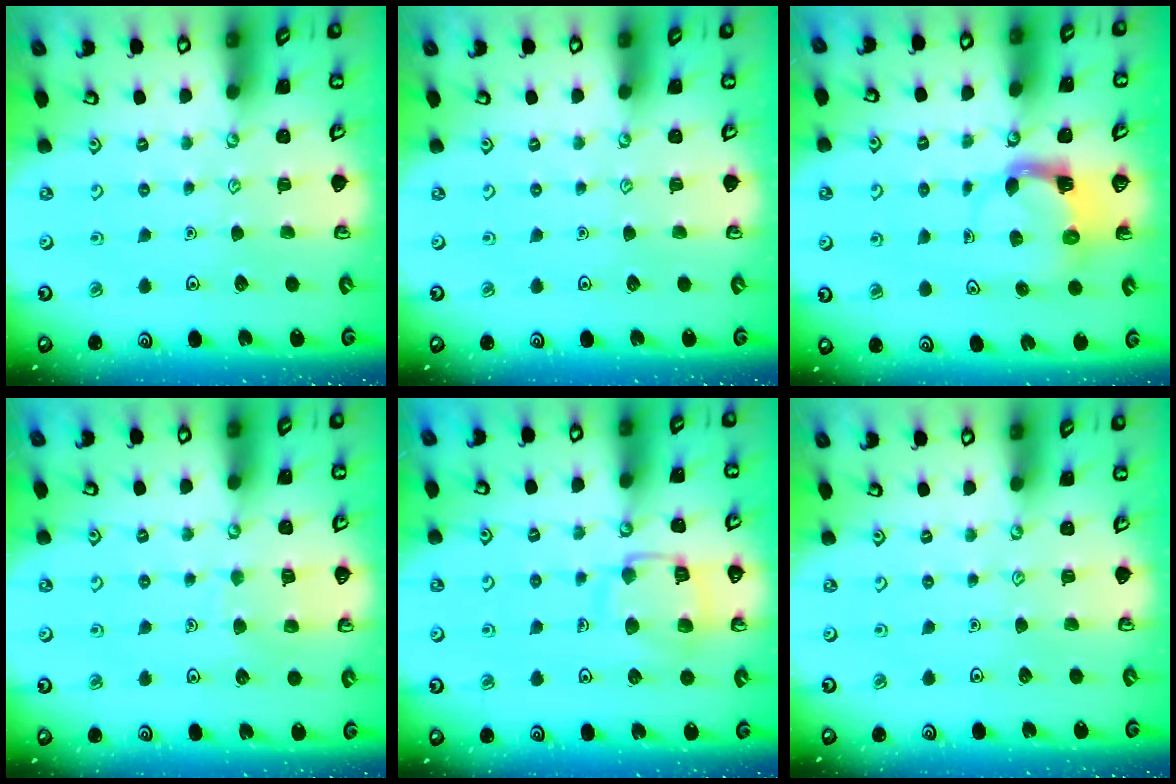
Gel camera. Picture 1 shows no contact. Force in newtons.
{"total": 0.0}
{"total": 4.0, "press": 3.9, "slide": 0.7}
{"total": 6.1, "press": 6.1, "slide": 0.4}
{"total": 12.2, "press": 12.1, "slide": 1.2}
{"total": 0.0}